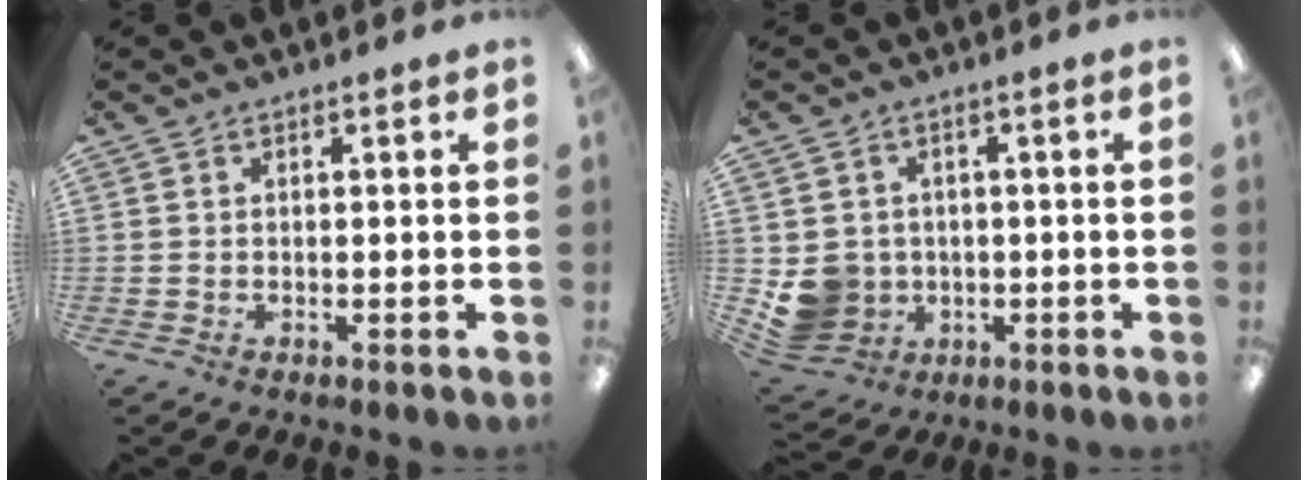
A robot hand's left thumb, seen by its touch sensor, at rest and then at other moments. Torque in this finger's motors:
{"motor_torque": [0.41, 1.74, 0.38, -0.45, 0.04]}